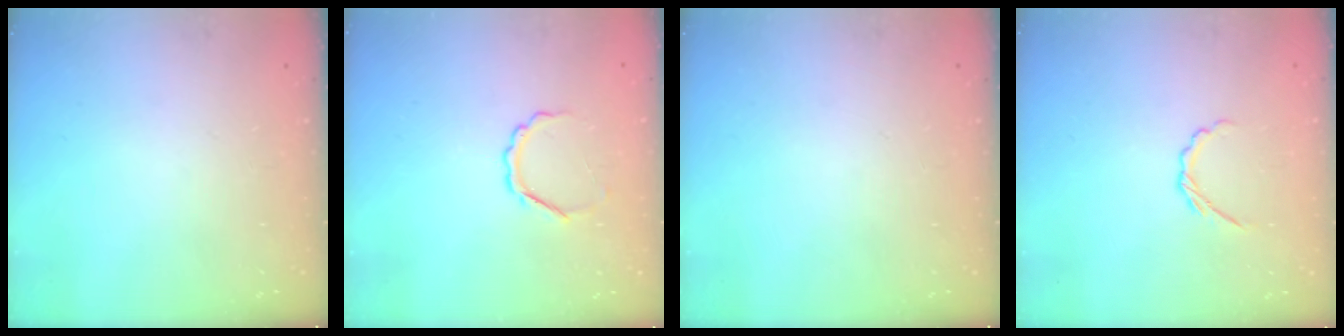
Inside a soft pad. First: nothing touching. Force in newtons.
{"total": 3.6, "press": 3.5, "slide": 0.6}
{"total": 0.0}
{"total": 3.2, "press": 3.0, "slide": 1.0}